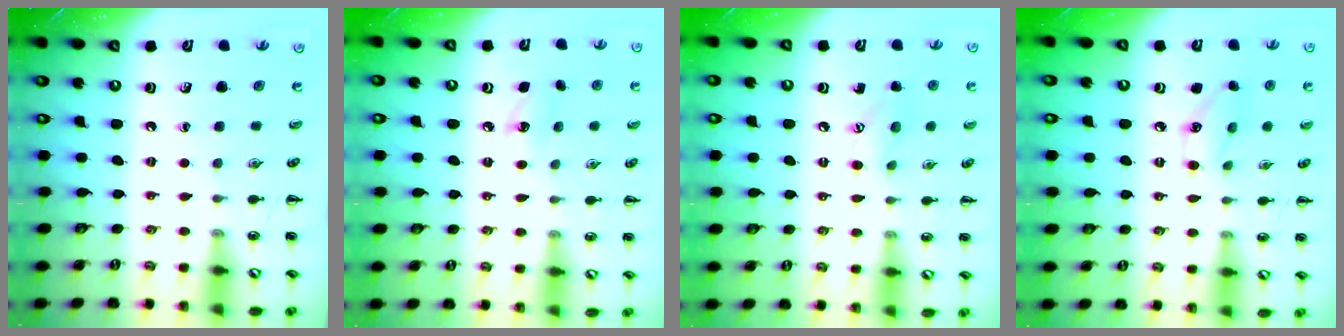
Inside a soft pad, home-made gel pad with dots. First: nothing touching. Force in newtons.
{"total": 6.7, "press": 6.5, "slide": 1.8}
{"total": 6.7, "press": 6.7, "slide": 0.7}
{"total": 7.3, "press": 7.3, "slide": 0.6}